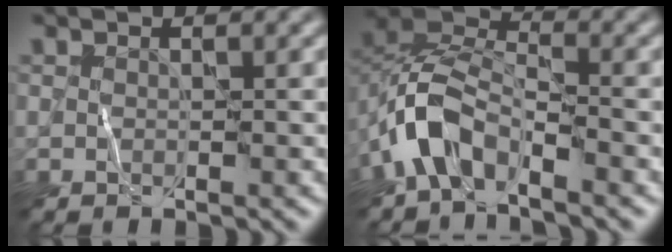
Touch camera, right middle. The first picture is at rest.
{"total": 5.3, "force": [-3.2, 2.6, 3.3], "torque": [-0.060, 0.008, -0.076]}